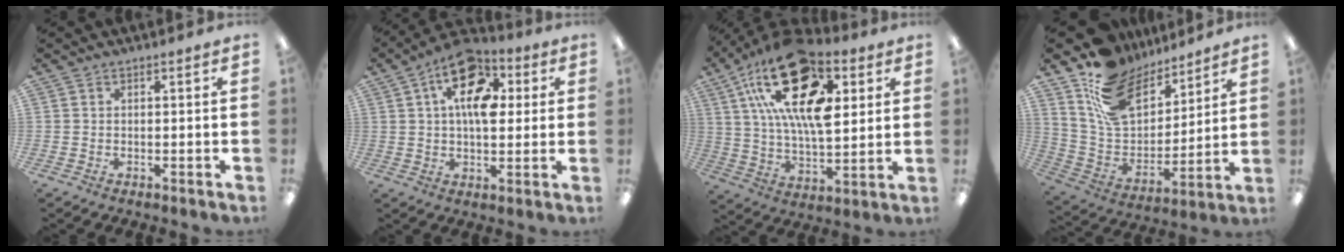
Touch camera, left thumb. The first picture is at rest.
{"total": 15.5, "force": [6.0, 8.9, 11.1], "torque": [-0.171, -0.010, 0.108]}
{"total": 25.3, "force": [12.1, 12.7, 18.2], "torque": [-0.327, -0.053, 0.204]}
{"total": 17.9, "force": [12.2, 10.3, 8.2], "torque": [-0.168, -0.073, 0.227]}